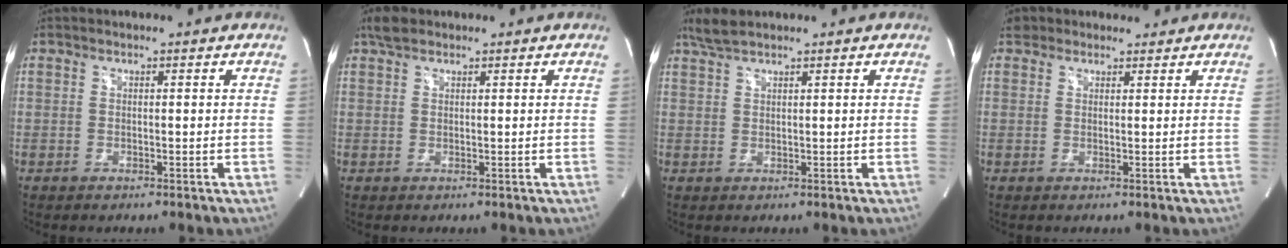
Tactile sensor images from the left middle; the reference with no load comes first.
{"total": 2.2, "force": [1.8, 0.9, 1.0], "torque": [-0.024, 0.013, 0.033]}
{"total": 2.8, "force": [2.5, 0.1, 1.3], "torque": [-0.038, 0.011, 0.055]}
{"total": 3.4, "force": [2.7, 2.0, 0.3], "torque": [-0.004, 0.026, 0.040]}